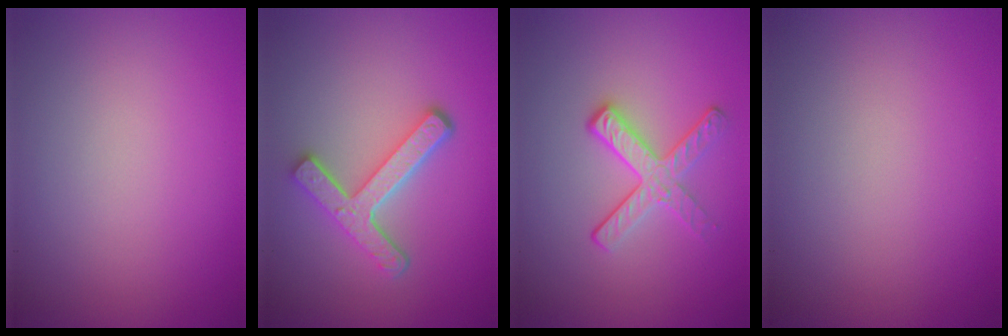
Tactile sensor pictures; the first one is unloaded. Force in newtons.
{"total": 4.7, "press": 3.5, "slide": 3.2}
{"total": 2.9, "press": 2.6, "slide": 1.4}
{"total": 0.0}